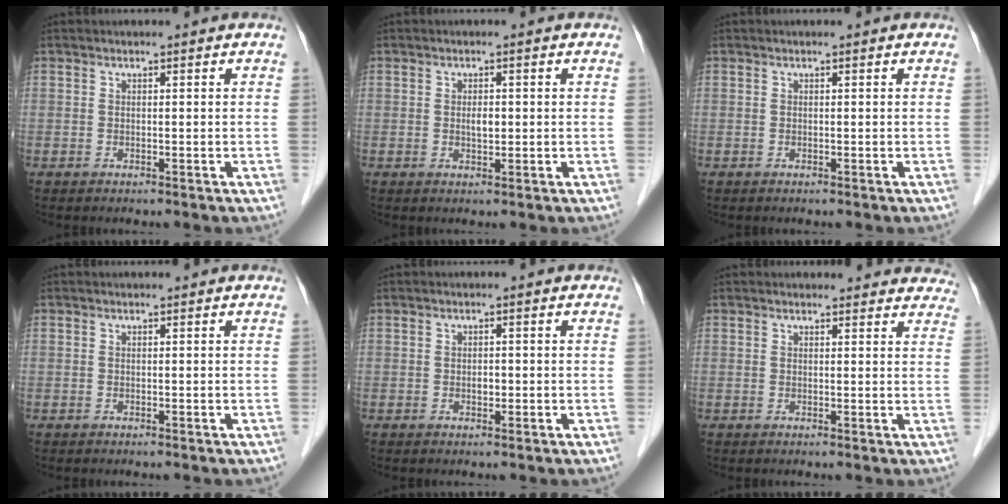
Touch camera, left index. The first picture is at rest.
{"total": 1.7, "force": [0.0, 0.7, 1.6], "torque": [-0.028, -0.002, 0.001]}
{"total": 0.0}
{"total": 0.0}
{"total": 1.2, "force": [-0.3, 0.7, 0.9], "torque": [-0.016, -0.001, -0.004]}
{"total": 10.5, "force": [10.0, 2.8, 1.5], "torque": [0.022, -0.007, 0.080]}